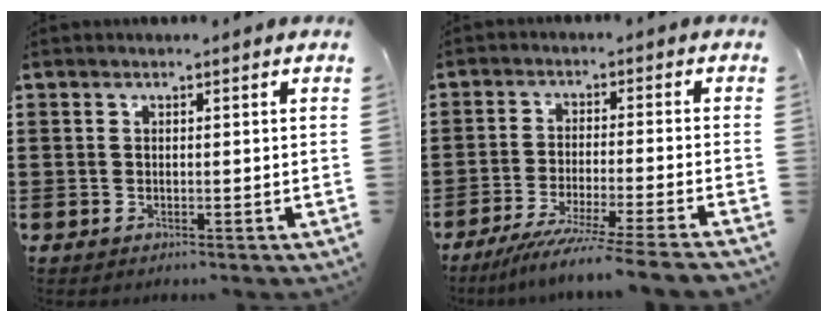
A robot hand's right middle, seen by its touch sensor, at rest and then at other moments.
{"total": 6.7, "force": [-5.8, -0.9, 3.3], "torque": [-0.061, -0.022, -0.113]}